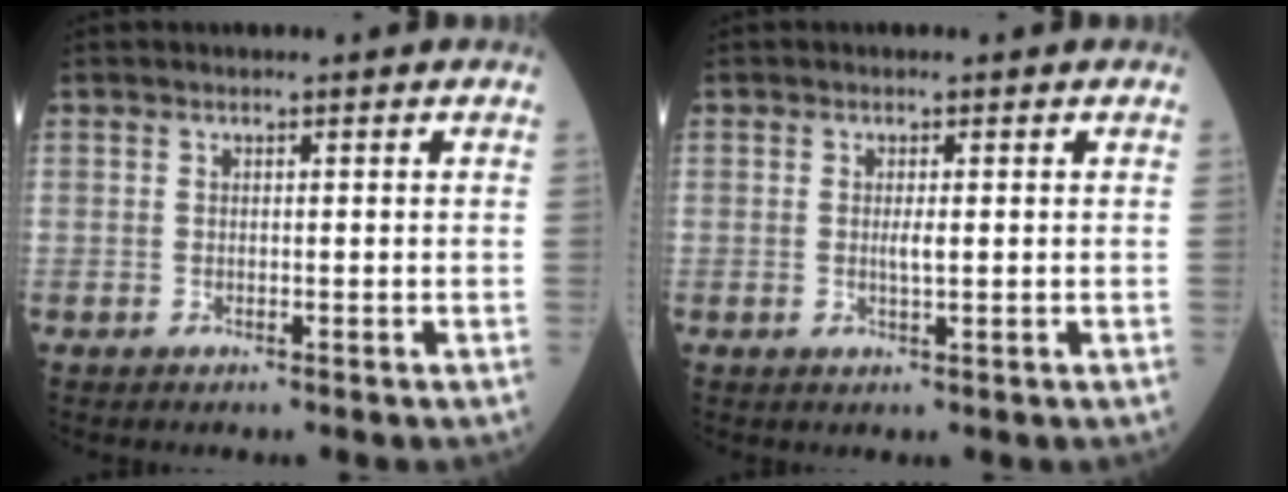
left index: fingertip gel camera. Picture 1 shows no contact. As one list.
[{"total": 1.3, "force": [0.2, 0.1, 1.3], "torque": [-0.029, -0.002, 0.004]}]